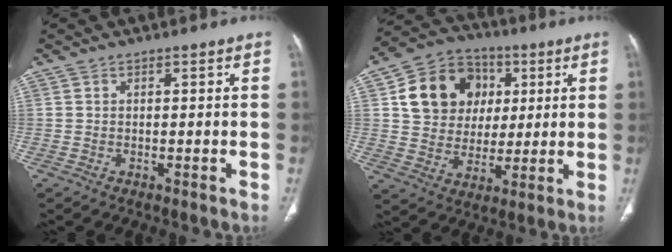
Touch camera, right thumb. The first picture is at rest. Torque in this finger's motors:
{"motor_torque": [-0.59, 0.77, 0.59, 0.21, 0.13]}